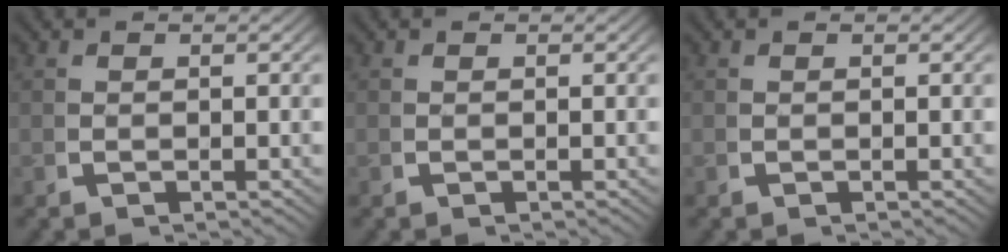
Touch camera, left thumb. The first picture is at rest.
{"total": 0.0}
{"total": 0.0}